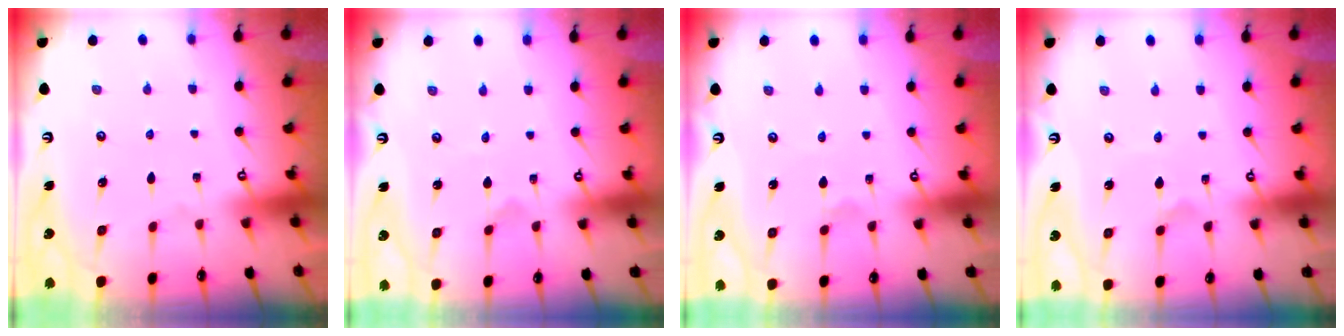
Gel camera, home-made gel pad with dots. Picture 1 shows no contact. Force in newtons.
{"total": 0.0}
{"total": 1.2, "press": 1.1, "slide": 0.2}
{"total": 1.5, "press": 1.4, "slide": 0.4}